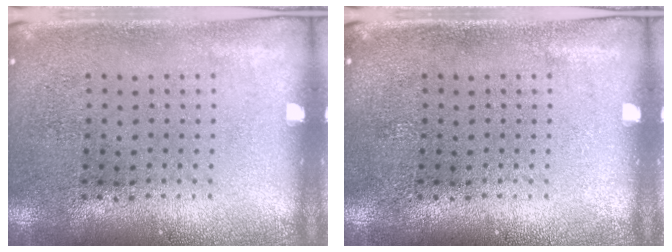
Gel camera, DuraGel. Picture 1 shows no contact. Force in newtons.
{"total": 0.0}